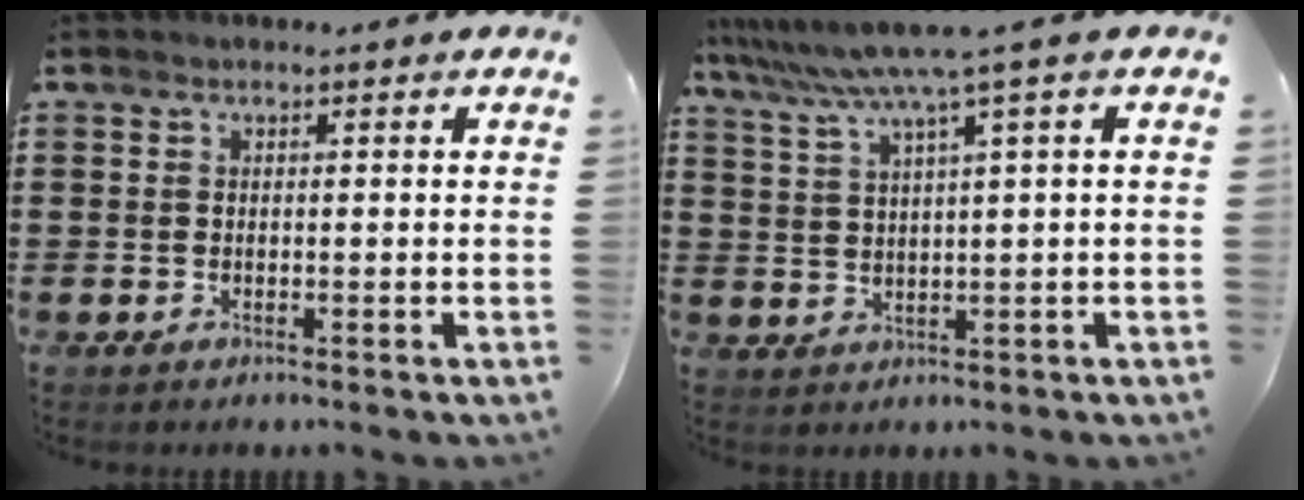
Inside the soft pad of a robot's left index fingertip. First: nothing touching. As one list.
[{"total": 6.3, "force": [3.6, -0.7, 5.1], "torque": [-0.111, -0.023, 0.057]}]